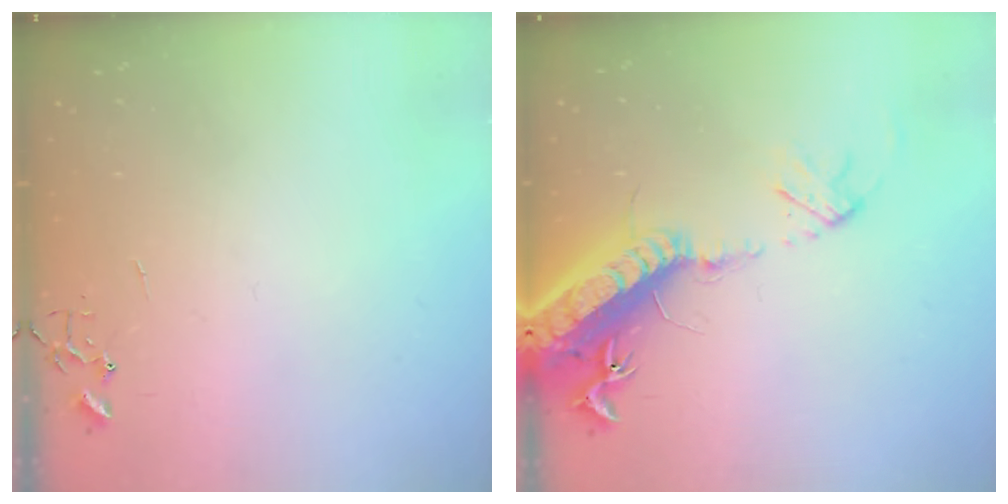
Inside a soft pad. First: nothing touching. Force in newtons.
{"total": 20.9, "press": 20.3, "slide": 4.9}